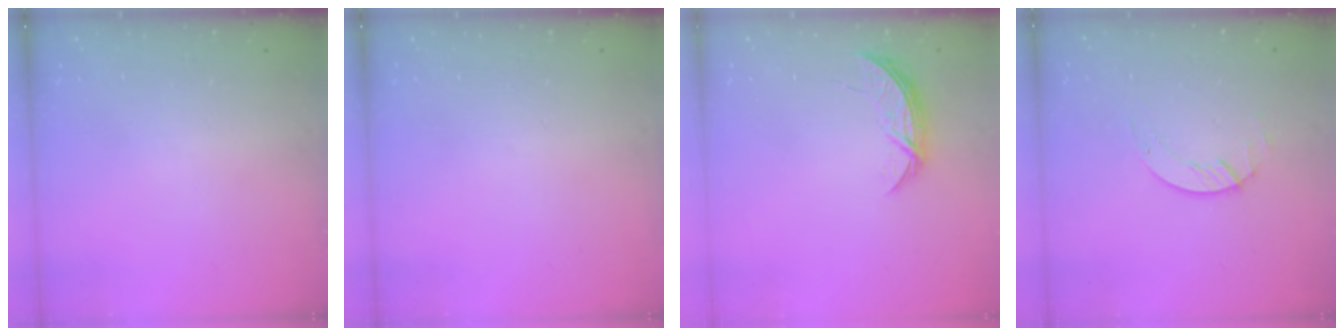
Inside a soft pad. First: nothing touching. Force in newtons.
{"total": 0.0}
{"total": 5.4, "press": 5.4, "slide": 0.5}
{"total": 2.0, "press": 2.0, "slide": 0.2}